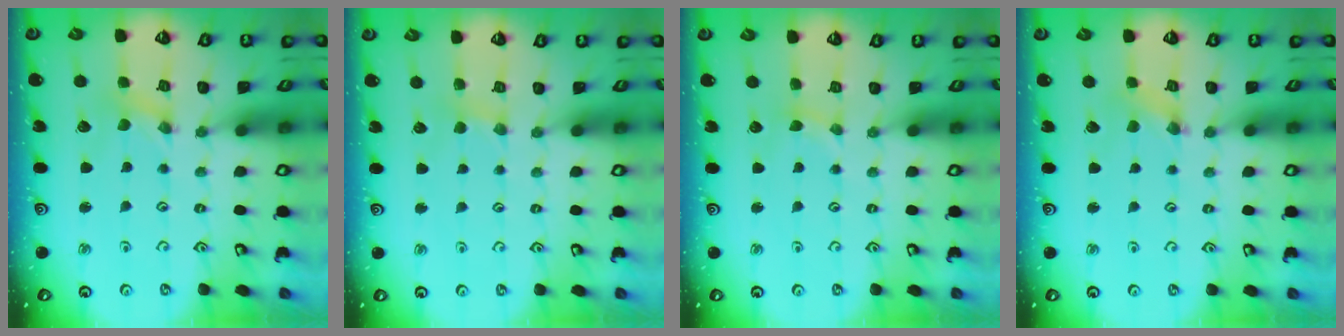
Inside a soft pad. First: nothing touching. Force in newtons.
{"total": 2.2, "press": 2.2, "slide": 0.4}
{"total": 2.3, "press": 2.3, "slide": 0.3}
{"total": 0.9, "press": 0.8, "slide": 0.3}